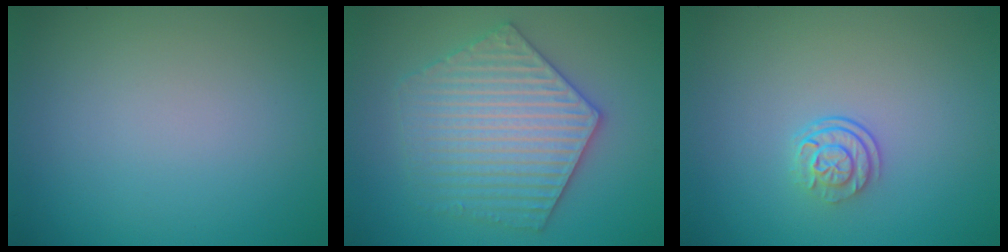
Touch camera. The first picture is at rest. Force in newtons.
{"total": 6.2, "press": 6.1, "slide": 1.0}
{"total": 2.4, "press": 1.7, "slide": 1.6}